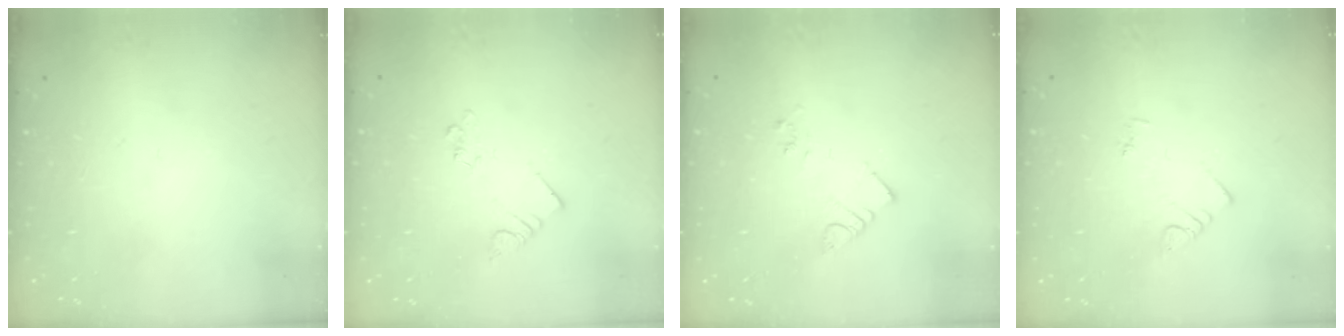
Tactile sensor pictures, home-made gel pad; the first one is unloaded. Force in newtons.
{"total": 1.4, "press": 1.4, "slide": 0.1}
{"total": 5.0, "press": 4.9, "slide": 0.7}
{"total": 2.9, "press": 2.9, "slide": 0.3}